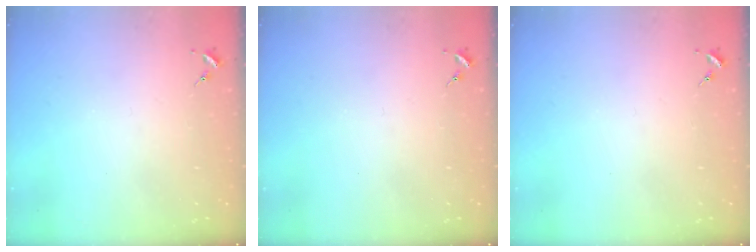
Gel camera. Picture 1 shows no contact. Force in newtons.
{"total": 0.0}
{"total": 0.0}